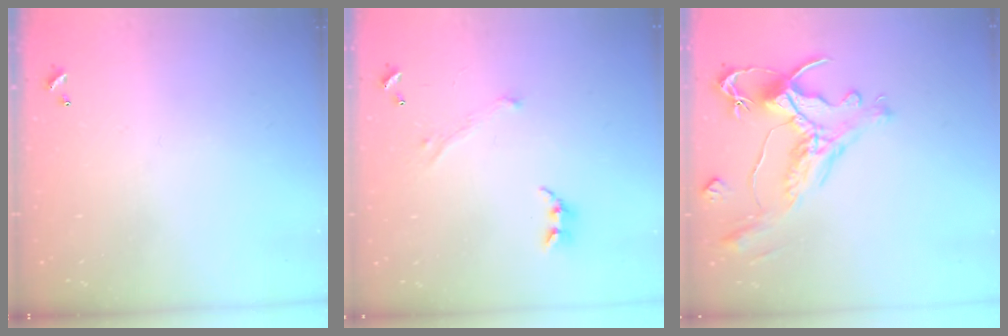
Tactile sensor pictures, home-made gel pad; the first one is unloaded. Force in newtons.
{"total": 1.7, "press": 1.6, "slide": 0.5}
{"total": 1.5, "press": 0.7, "slide": 1.3}